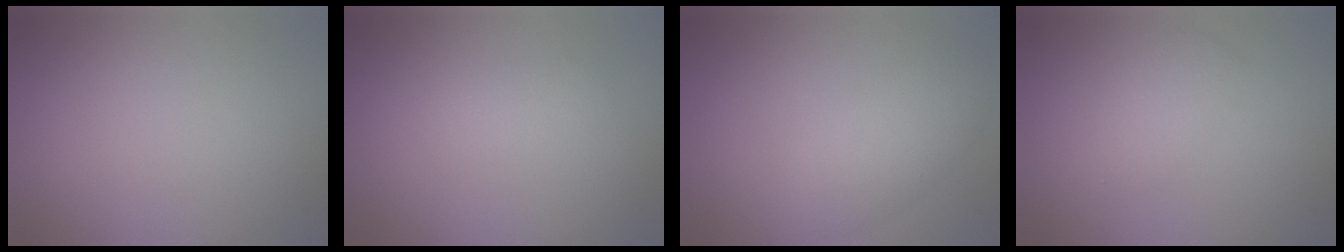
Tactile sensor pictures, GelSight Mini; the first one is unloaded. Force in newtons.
{"total": 1.4, "press": 1.4, "slide": 0.1}
{"total": 3.5, "press": 3.5, "slide": 0.2}
{"total": 2.0, "press": 2.0, "slide": 0.0}